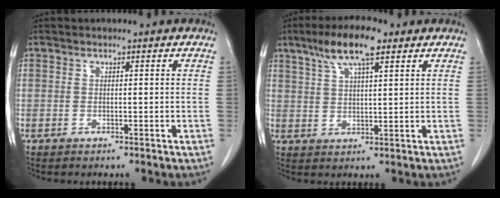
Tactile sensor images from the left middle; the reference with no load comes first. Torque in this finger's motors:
{"motor_torque": [1.19, -0.95, 0.14, 0.11]}